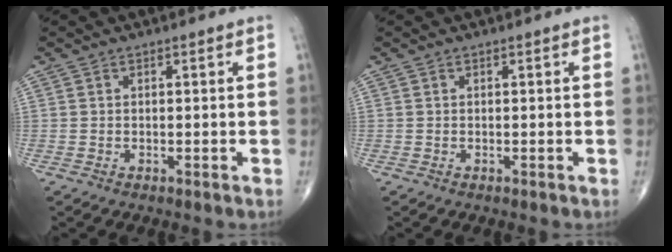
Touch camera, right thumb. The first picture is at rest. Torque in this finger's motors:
{"motor_torque": [-0.06, 0.06, -0.05, -0.02, 0.00]}